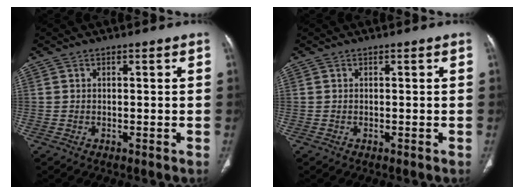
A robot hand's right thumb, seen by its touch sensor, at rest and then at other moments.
{"total": 0.0}